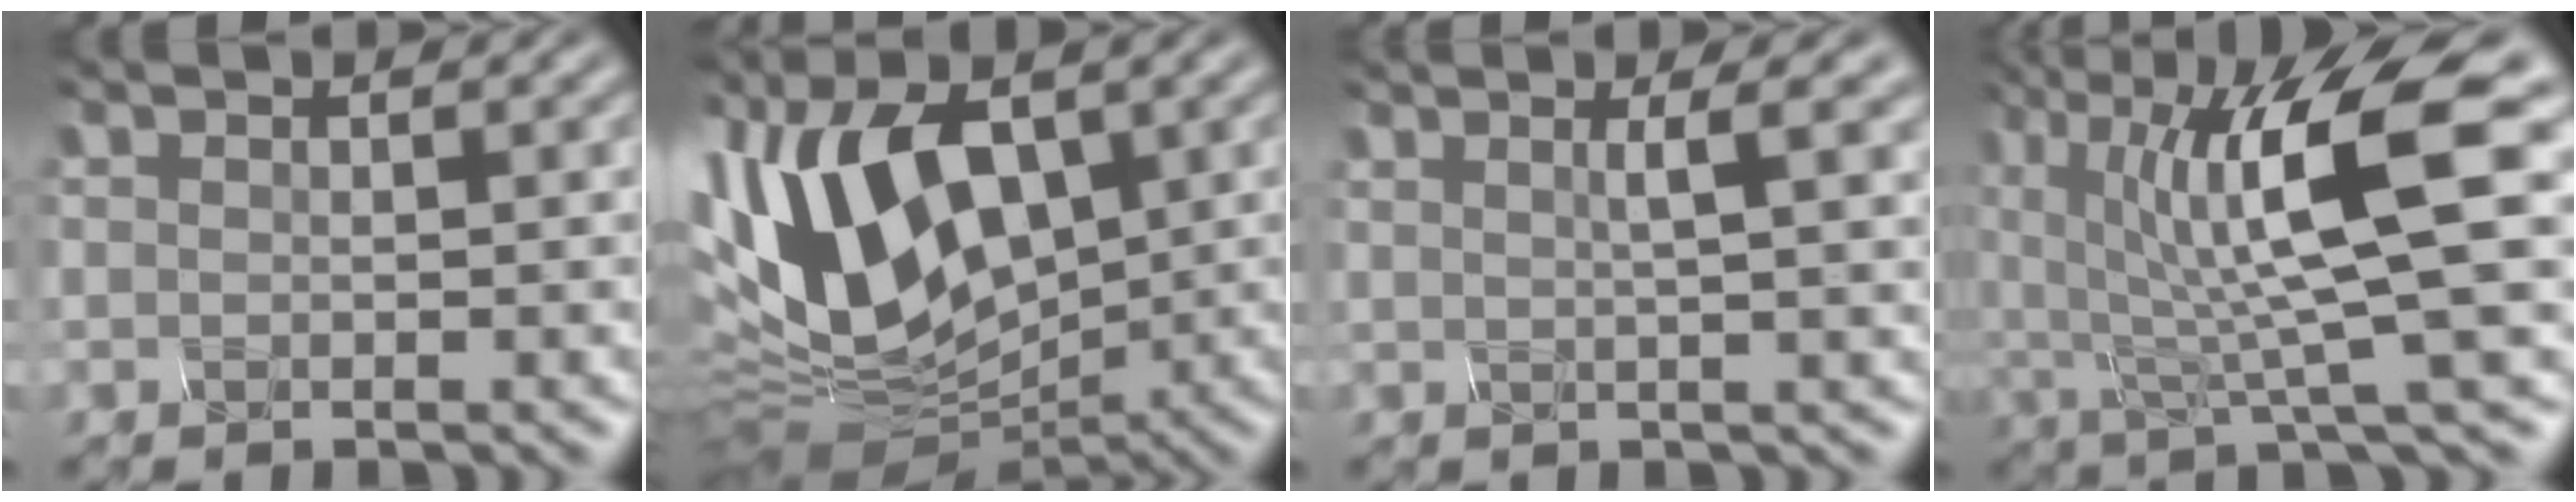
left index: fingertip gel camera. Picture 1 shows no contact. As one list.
[{"total": 13.0, "force": [0.2, 7.0, 10.9], "torque": [-0.224, 0.008, 0.006]}, {"total": 3.3, "force": [1.5, 0.5, 2.9], "torque": [-0.045, 0.015, 0.020]}, {"total": 10.4, "force": [2.1, 2.1, 10.0], "torque": [-0.178, 0.002, 0.053]}]